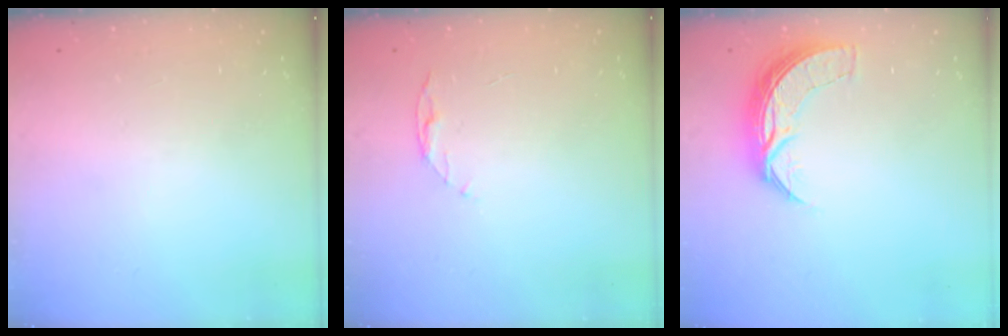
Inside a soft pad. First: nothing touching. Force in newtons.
{"total": 3.9, "press": 3.9, "slide": 0.4}
{"total": 7.9, "press": 7.9, "slide": 0.5}